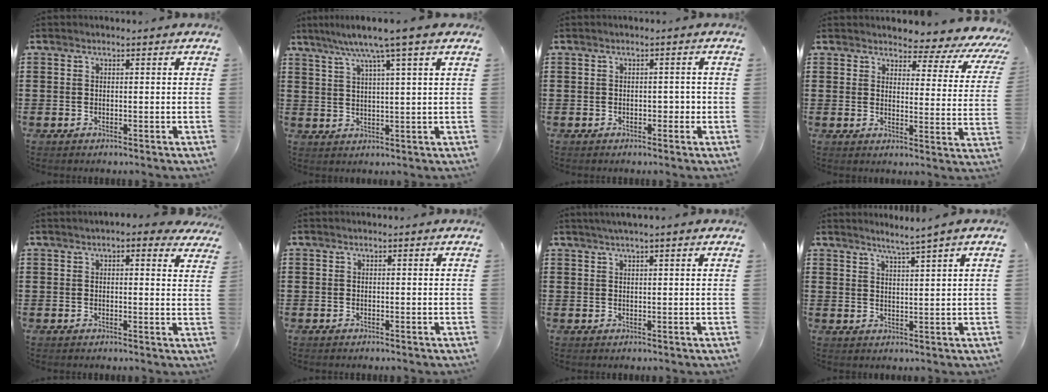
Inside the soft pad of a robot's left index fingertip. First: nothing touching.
{"total": 6.6, "force": [4.5, -0.6, 4.9], "torque": [-0.107, -0.008, 0.073]}
{"total": 1.6, "force": [-0.5, 0.9, 1.2], "torque": [-0.025, 0.005, -0.013]}
{"total": 3.5, "force": [3.2, 0.9, 1.3], "torque": [-0.032, -0.031, 0.045]}
{"total": 2.7, "force": [2.1, 0.5, 1.6], "torque": [-0.029, -0.003, 0.035]}
{"total": 0.0}
{"total": 1.7, "force": [1.3, -0.1, 1.0], "torque": [-0.021, 0.002, 0.024]}
{"total": 2.9, "force": [2.5, -1.0, 1.1], "torque": [-0.029, -0.014, 0.041]}